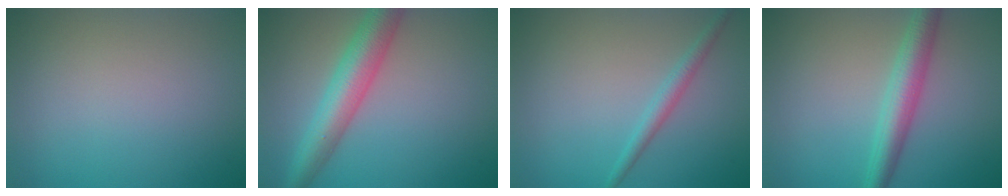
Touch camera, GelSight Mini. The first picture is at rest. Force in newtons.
{"total": 6.0, "press": 6.0, "slide": 0.2}
{"total": 1.8, "press": 1.8, "slide": 0.0}
{"total": 4.1, "press": 4.1, "slide": 0.0}